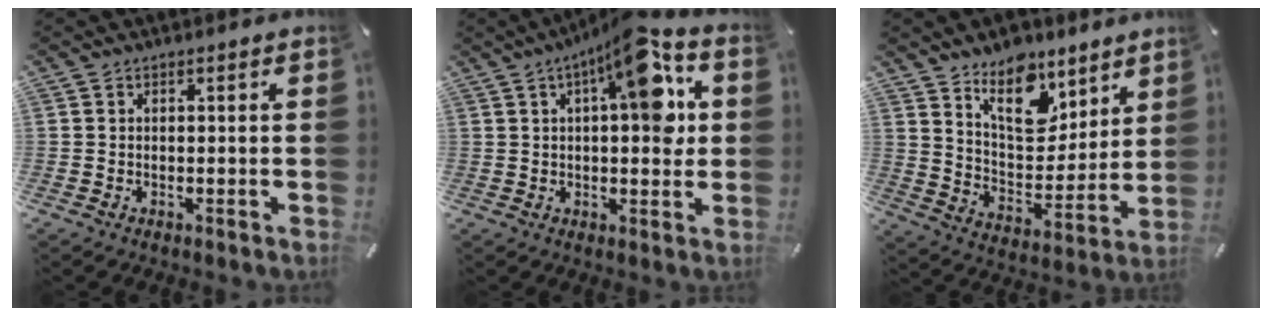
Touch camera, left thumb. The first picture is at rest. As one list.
[{"total": 14.9, "force": [5.5, 5.5, 12.7], "torque": [-0.173, -0.026, 0.085]}, {"total": 14.7, "force": [10.6, 8.2, 6.0], "torque": [-0.085, -0.075, 0.195]}]